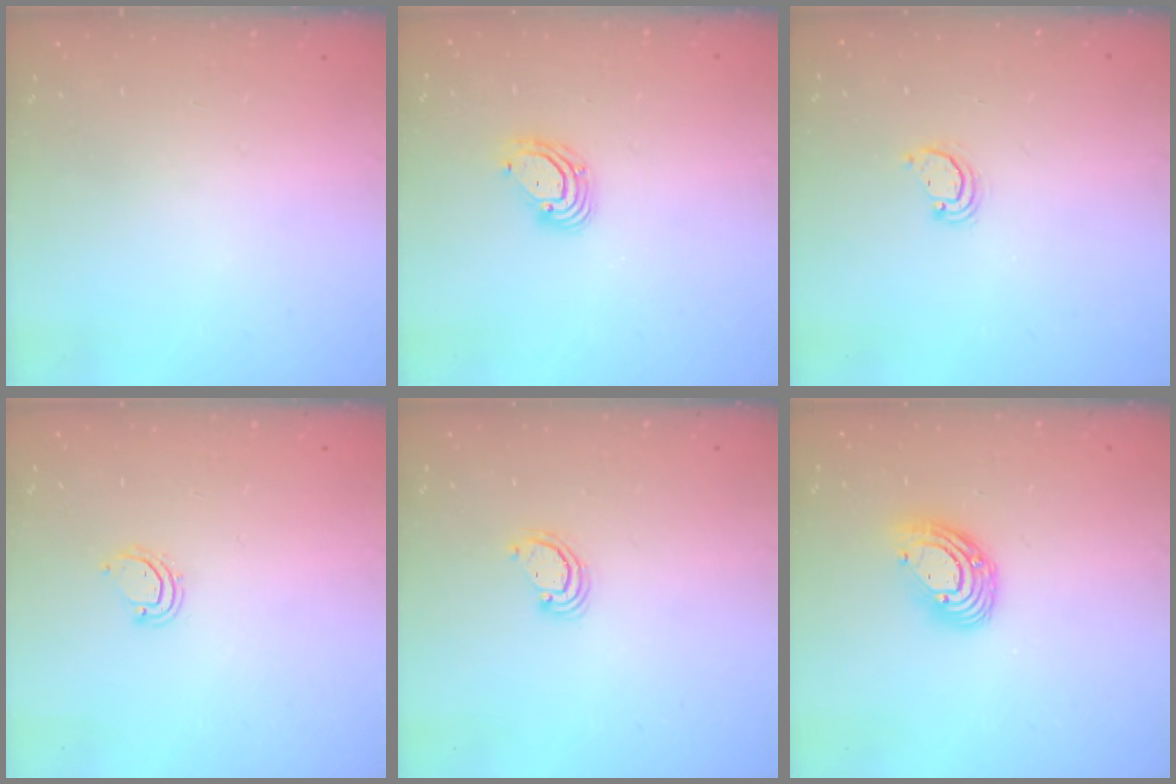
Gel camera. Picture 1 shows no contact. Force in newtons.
{"total": 6.2, "press": 6.1, "slide": 0.9}
{"total": 2.2, "press": 2.2, "slide": 0.3}
{"total": 3.7, "press": 3.7, "slide": 0.2}
{"total": 2.3, "press": 2.3, "slide": 0.3}
{"total": 10.5, "press": 10.4, "slide": 1.1}